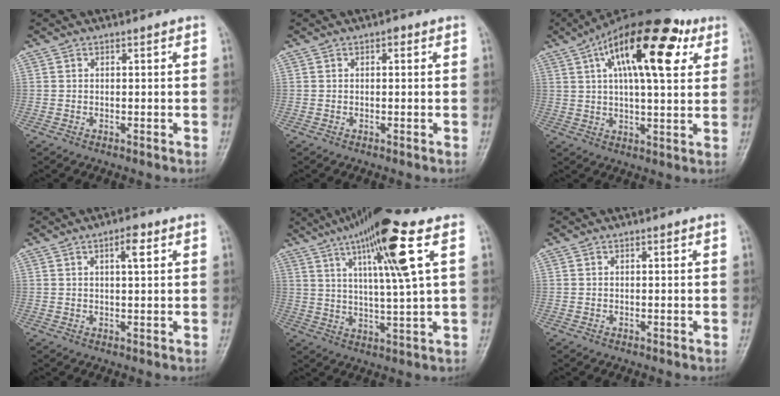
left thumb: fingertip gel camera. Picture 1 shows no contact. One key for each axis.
{"total": 0.9, "fx": 0.3, "fy": 0.6, "fz": 0.7, "tx": -0.001, "ty": 0.002, "tz": -0.001}
{"total": 20.8, "fx": 8.5, "fy": 8.1, "fz": 17.2, "tx": -0.260, "ty": 0.007, "tz": 0.128}
{"total": 3.5, "fx": 1.5, "fy": 1.0, "fz": 3.0, "tx": -0.044, "ty": 0.000, "tz": 0.021}
{"total": 15.8, "fx": 6.8, "fy": 1.3, "fz": 14.2, "tx": -0.247, "ty": -0.010, "tz": 0.114}
{"total": 0.0}